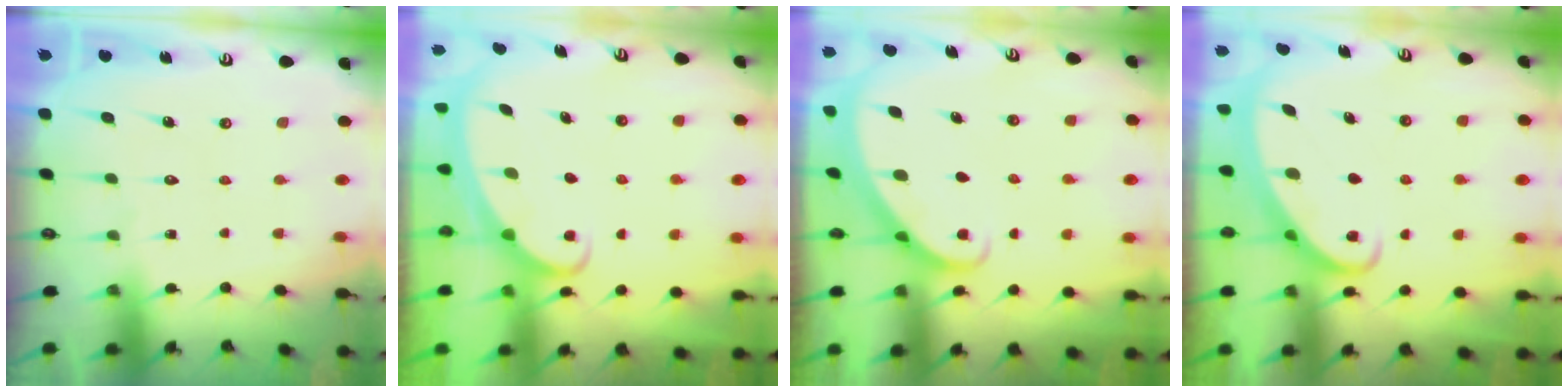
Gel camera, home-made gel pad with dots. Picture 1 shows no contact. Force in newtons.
{"total": 2.4, "press": 2.4, "slide": 0.3}
{"total": 1.8, "press": 1.8, "slide": 0.0}
{"total": 2.4, "press": 2.4, "slide": 0.4}